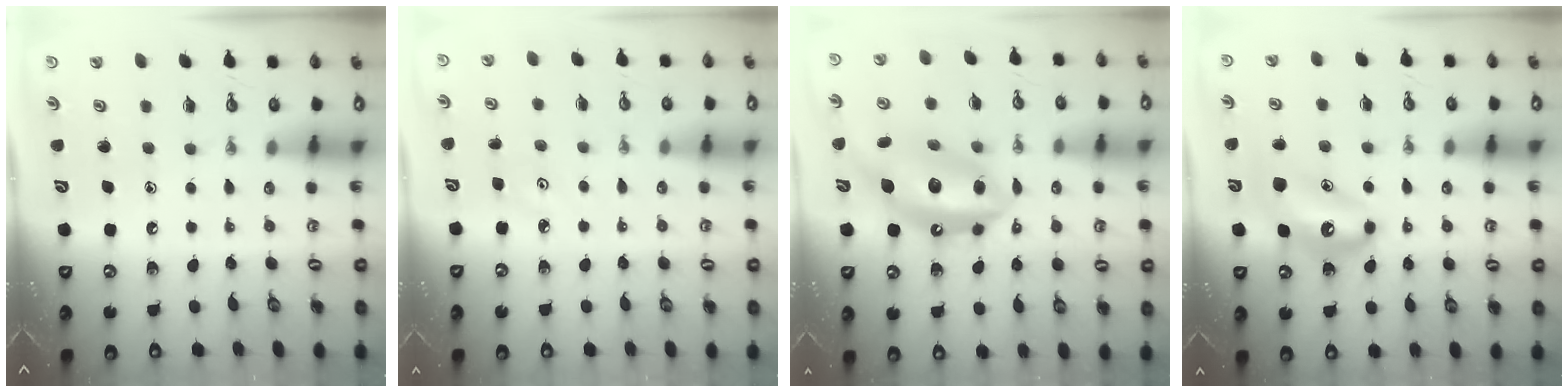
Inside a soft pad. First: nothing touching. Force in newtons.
{"total": 3.0, "press": 3.0, "slide": 0.5}
{"total": 15.9, "press": 15.9, "slide": 1.2}
{"total": 11.1, "press": 11.0, "slide": 1.1}